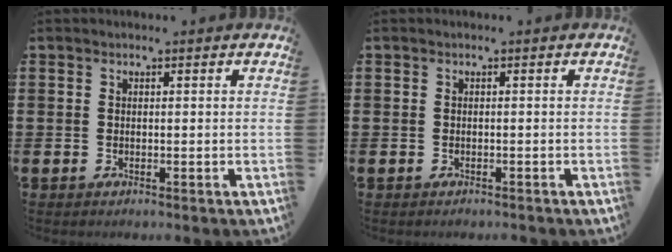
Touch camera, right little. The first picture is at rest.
{"total": 0.0}